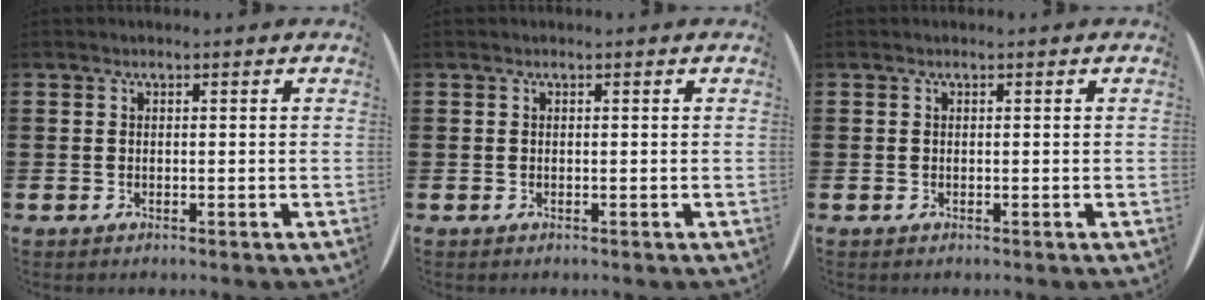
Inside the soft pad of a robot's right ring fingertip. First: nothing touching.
{"total": 0.0}
{"total": 0.0}